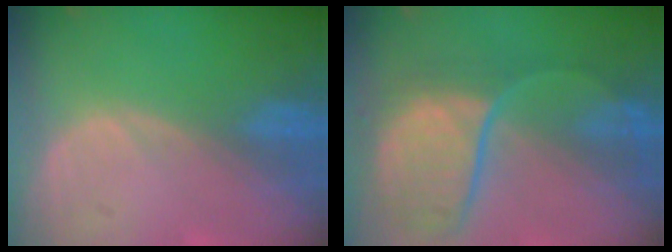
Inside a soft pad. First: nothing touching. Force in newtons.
{"total": 9.6, "press": 9.0, "slide": 3.3}